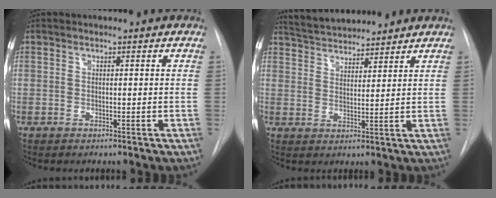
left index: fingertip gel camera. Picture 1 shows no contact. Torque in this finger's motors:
{"motor_torque": [0.01, -0.52, 0.16, 0.04]}